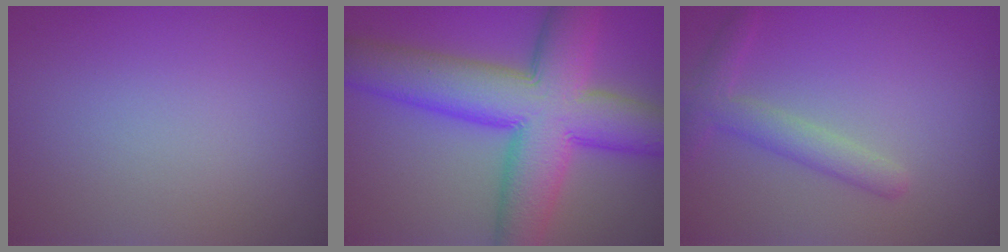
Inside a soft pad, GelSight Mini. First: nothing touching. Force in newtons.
{"total": 12.2, "press": 12.2, "slide": 0.2}
{"total": 2.6, "press": 2.6, "slide": 0.1}